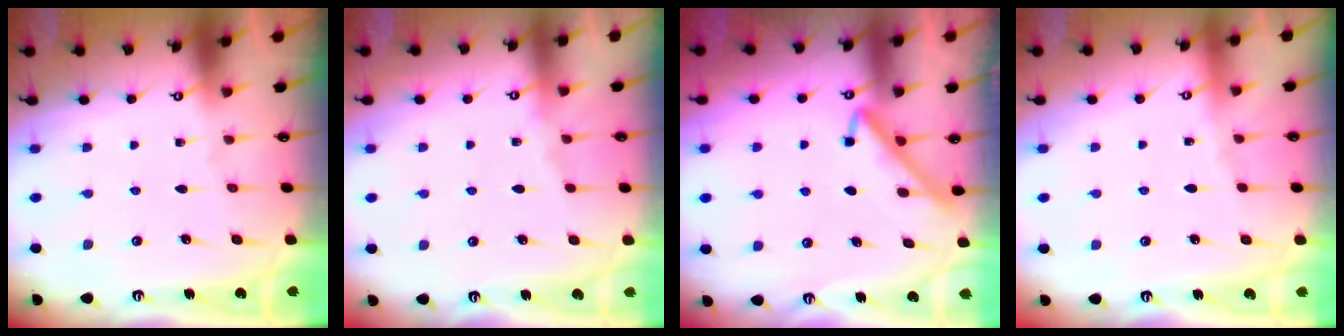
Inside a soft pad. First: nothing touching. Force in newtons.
{"total": 3.7, "press": 3.7, "slide": 0.6}
{"total": 4.3, "press": 4.3, "slide": 0.4}
{"total": 2.2, "press": 2.1, "slide": 0.5}